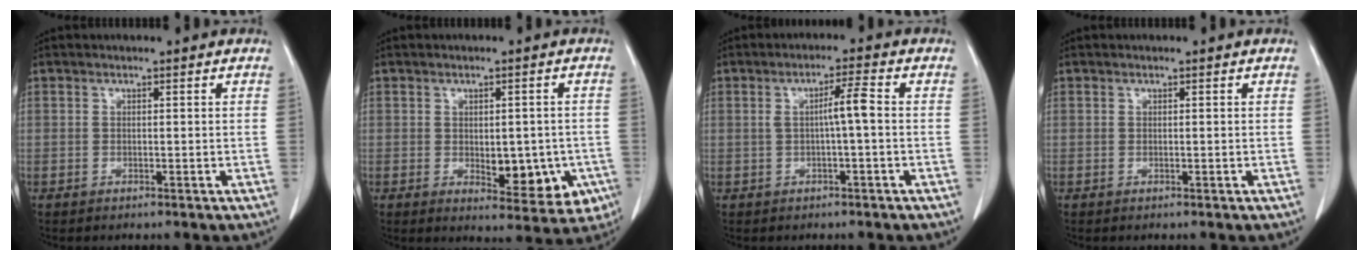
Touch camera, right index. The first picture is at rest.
{"total": 10.8, "force": [-2.7, 5.7, 8.8], "torque": [-0.107, 0.007, -0.022]}
{"total": 4.1, "force": [0.0, 0.4, 4.1], "torque": [-0.075, 0.012, 0.002]}
{"total": 0.0}